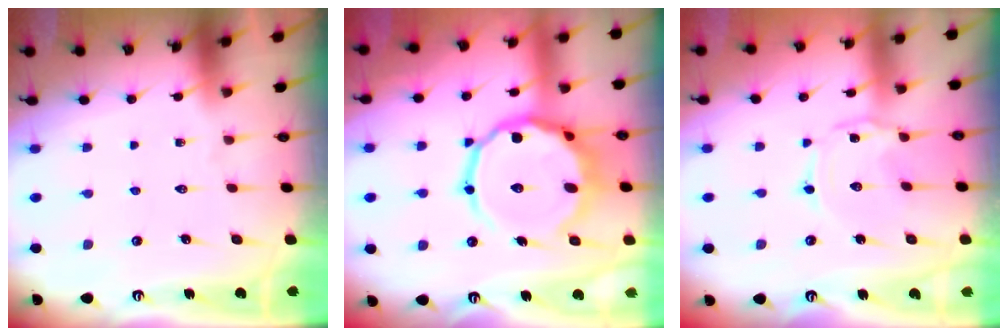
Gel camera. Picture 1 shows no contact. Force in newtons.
{"total": 16.6, "press": 16.5, "slide": 1.9}
{"total": 1.5, "press": 1.5, "slide": 0.1}